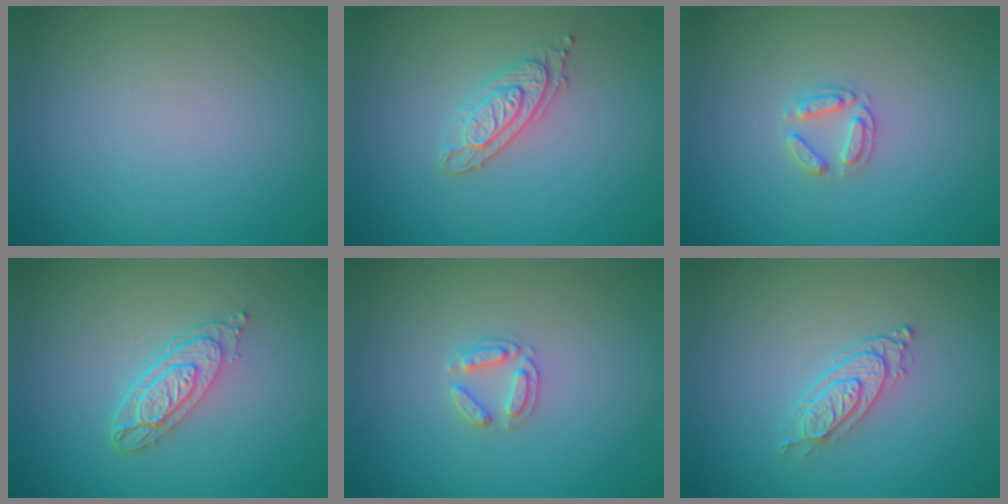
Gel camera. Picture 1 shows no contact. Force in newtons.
{"total": 2.6, "press": 2.4, "slide": 1.0}
{"total": 1.9, "press": 1.9, "slide": 0.3}
{"total": 3.7, "press": 2.8, "slide": 2.3}
{"total": 1.9, "press": 1.9, "slide": 0.3}
{"total": 2.5, "press": 2.0, "slide": 1.5}